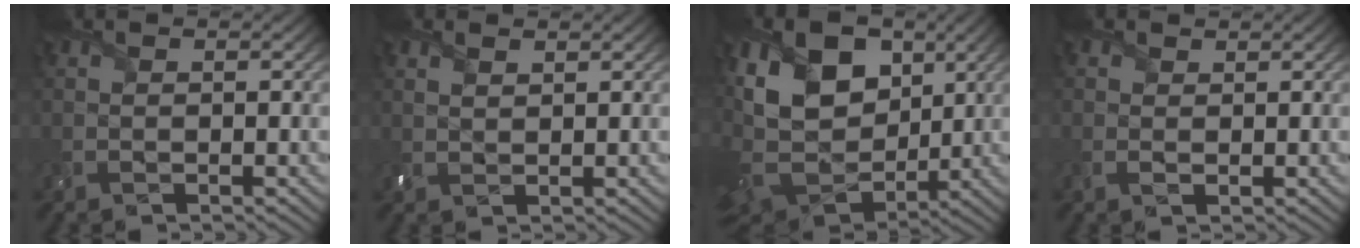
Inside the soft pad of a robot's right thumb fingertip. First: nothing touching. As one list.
[{"total": 1.5, "force": [1.0, 0.7, 0.9], "torque": [-0.027, -0.001, 0.023]}, {"total": 13.1, "force": [3.8, 8.8, 8.9], "torque": [-0.209, 0.008, 0.067]}, {"total": 1.7, "force": [0.5, 1.4, 0.9], "torque": [-0.024, -0.002, 0.010]}]